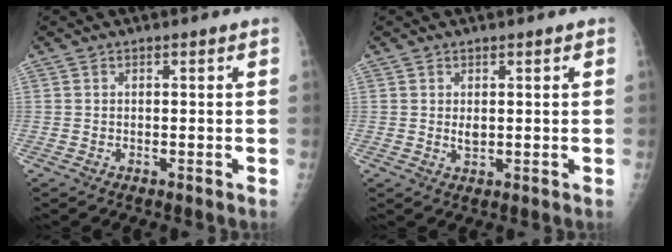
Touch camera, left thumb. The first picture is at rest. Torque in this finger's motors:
{"motor_torque": [0.11, 0.17, 0.51, 0.07, 0.00]}